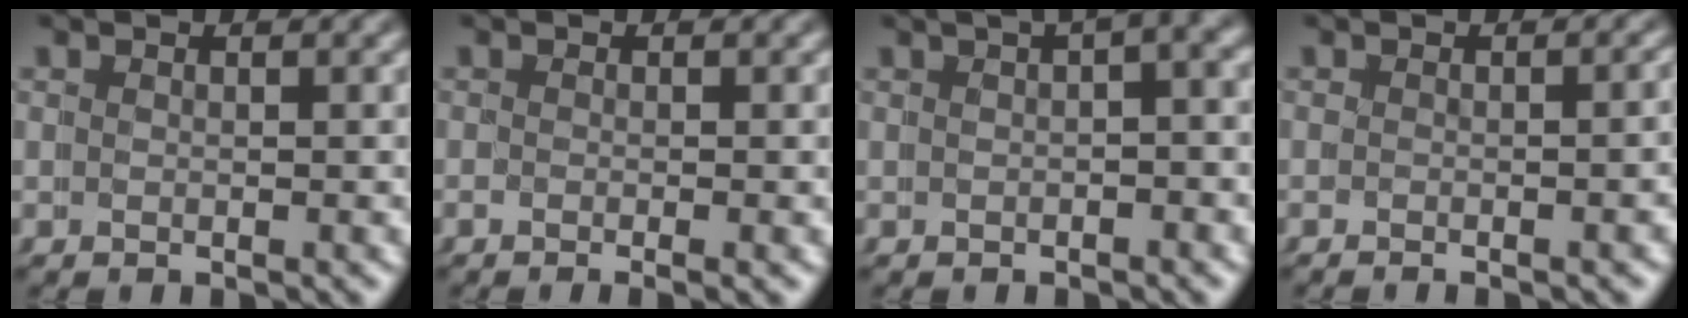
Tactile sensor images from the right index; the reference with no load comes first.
{"total": 1.3, "force": [-0.6, -0.4, 1.1], "torque": [-0.007, 0.000, -0.013]}
{"total": 3.9, "force": [1.2, 1.5, 3.4], "torque": [-0.024, 0.031, 0.008]}
{"total": 1.3, "force": [-0.7, -0.2, 1.1], "torque": [0.001, 0.009, -0.017]}